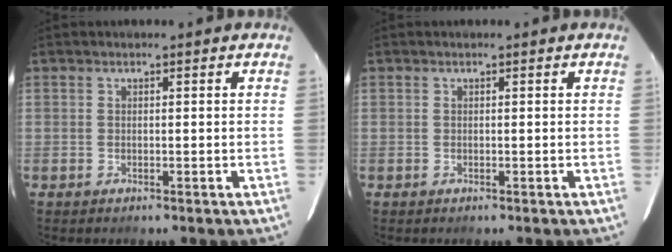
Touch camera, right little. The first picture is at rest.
{"total": 0.0}